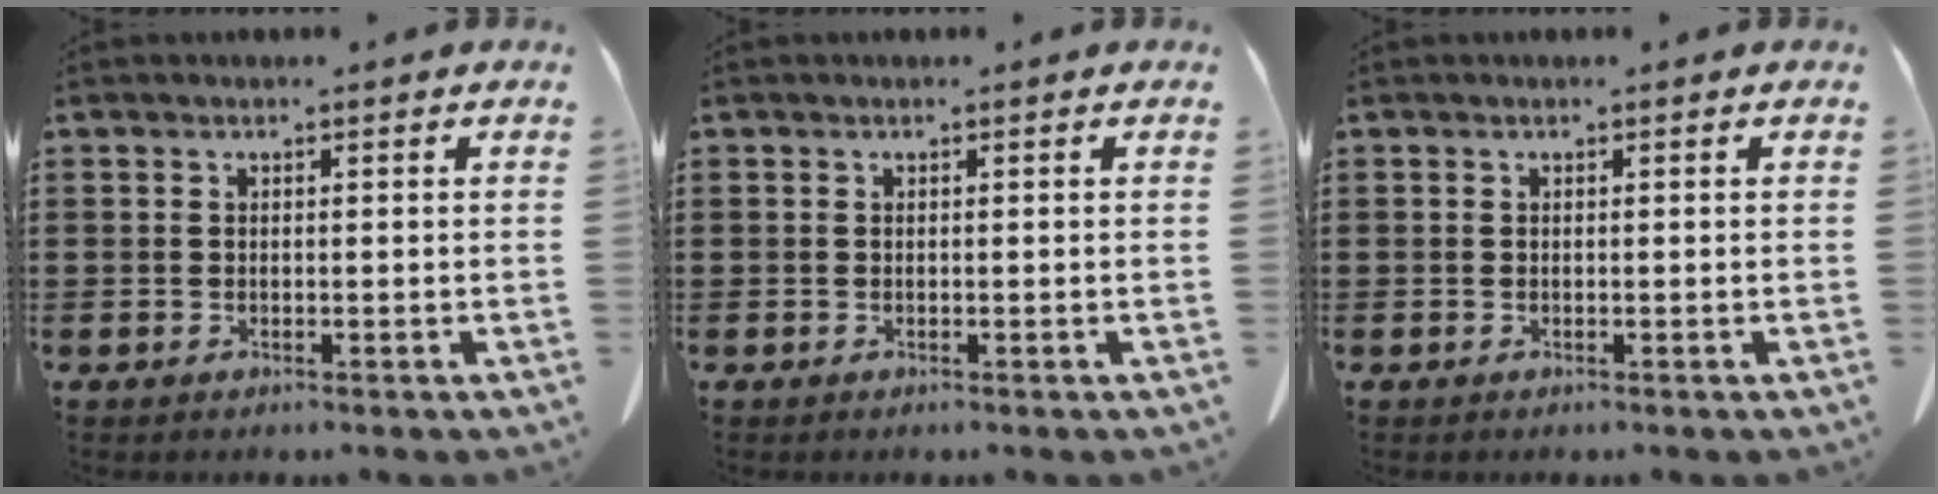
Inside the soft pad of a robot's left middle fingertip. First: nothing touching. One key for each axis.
{"total": 0.0}
{"total": 0.0}